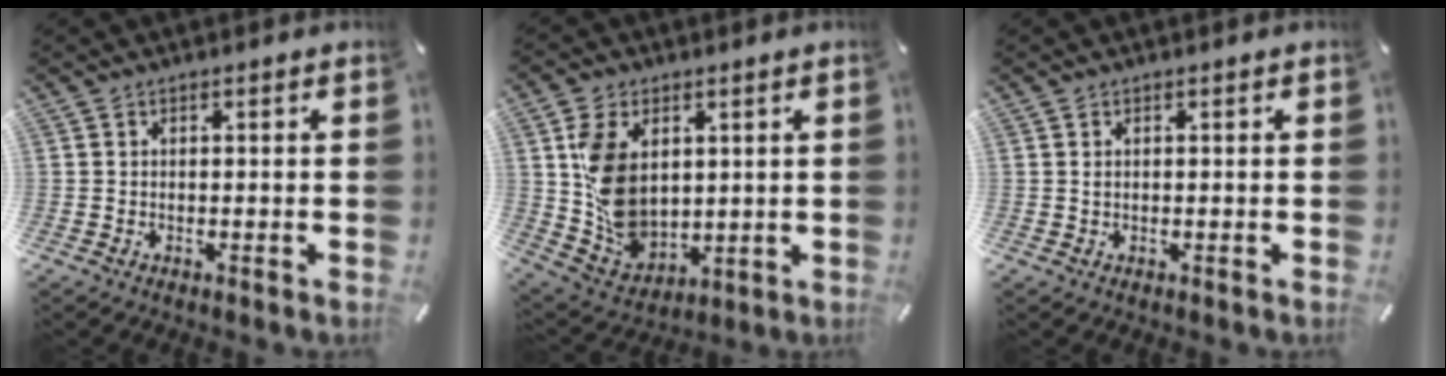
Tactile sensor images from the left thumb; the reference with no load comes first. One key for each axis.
{"total": 12.2, "fx": 3.1, "fy": 9.4, "fz": 7.2, "tx": -0.149, "ty": -0.004, "tz": 0.063}
{"total": 0.5, "fx": 0.1, "fy": 0.2, "fz": 0.5, "tx": -0.010, "ty": 0.001, "tz": 0.001}